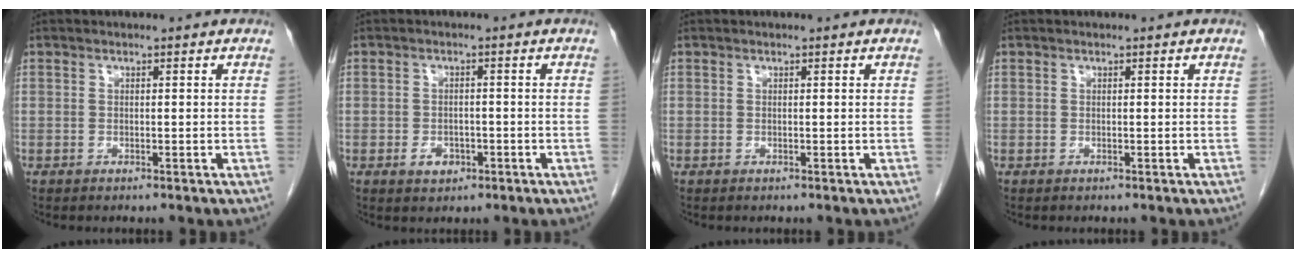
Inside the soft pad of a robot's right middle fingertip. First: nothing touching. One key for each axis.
{"total": 2.6, "fx": -1.2, "fy": 1.9, "fz": 1.4, "tx": -0.019, "ty": 0.004, "tz": -0.010}
{"total": 0.0}
{"total": 0.0}